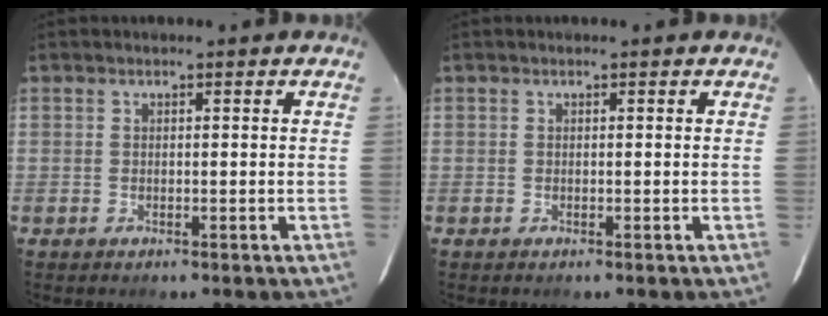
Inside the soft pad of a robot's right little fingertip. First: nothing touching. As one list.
[{"total": 0.0}]